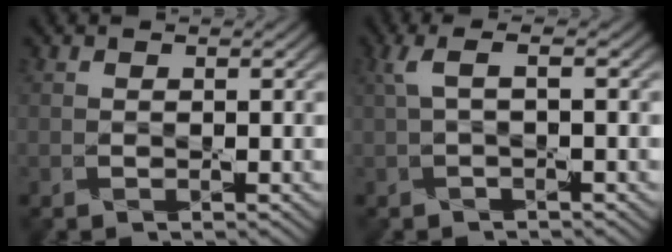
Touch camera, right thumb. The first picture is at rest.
{"total": 2.7, "force": [0.5, 0.4, 2.6], "torque": [-0.056, 0.014, 0.007]}